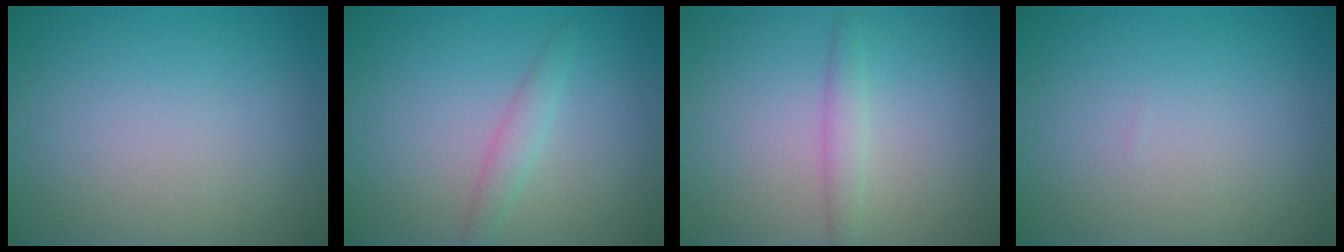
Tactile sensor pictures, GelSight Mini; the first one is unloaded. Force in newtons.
{"total": 1.6, "press": 1.6, "slide": 0.0}
{"total": 1.5, "press": 1.5, "slide": 0.1}
{"total": 0.0}